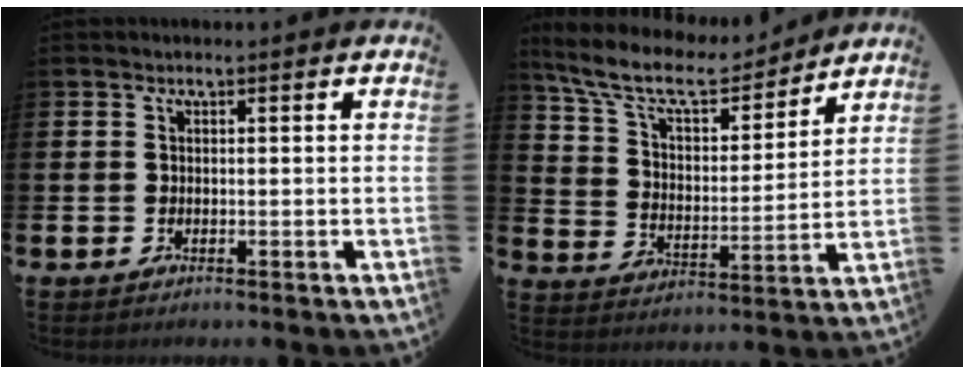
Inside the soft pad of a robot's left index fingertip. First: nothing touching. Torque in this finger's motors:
{"motor_torque": [1.14, -1.00, 0.69, 0.15]}